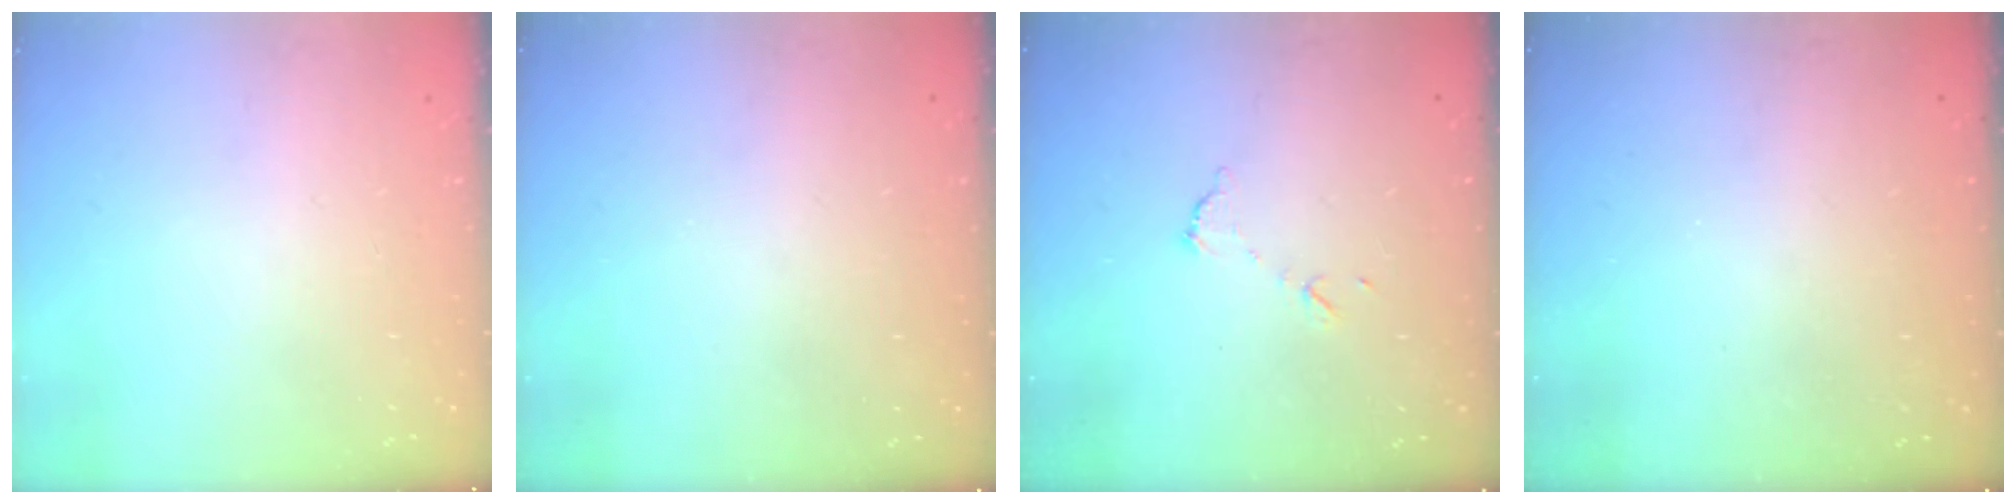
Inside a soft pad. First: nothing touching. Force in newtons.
{"total": 2.9, "press": 2.8, "slide": 0.9}
{"total": 6.2, "press": 6.2, "slide": 0.2}
{"total": 3.3, "press": 3.3, "slide": 0.1}